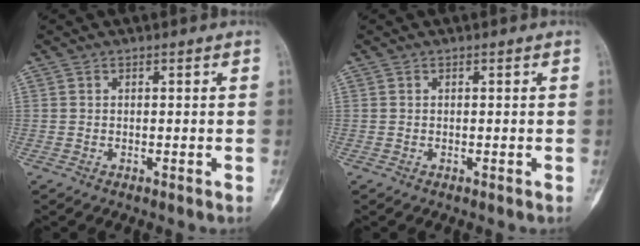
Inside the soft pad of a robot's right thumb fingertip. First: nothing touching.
{"total": 0.0}